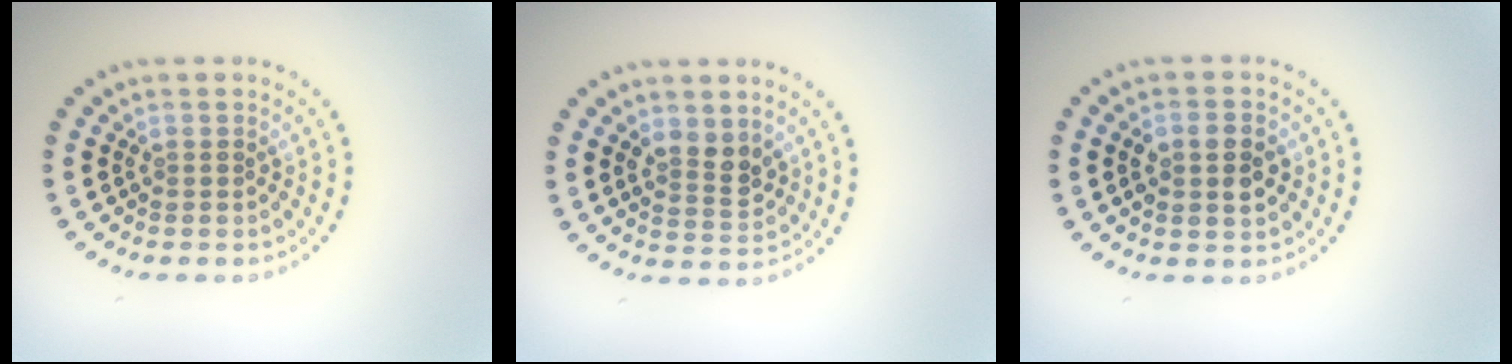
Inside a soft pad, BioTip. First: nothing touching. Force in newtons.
{"total": 2.6, "press": 2.4, "slide": 0.9}
{"total": 2.7, "press": 2.7, "slide": 0.3}